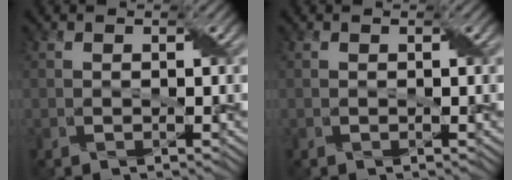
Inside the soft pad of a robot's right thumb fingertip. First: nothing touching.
{"total": 0.0}